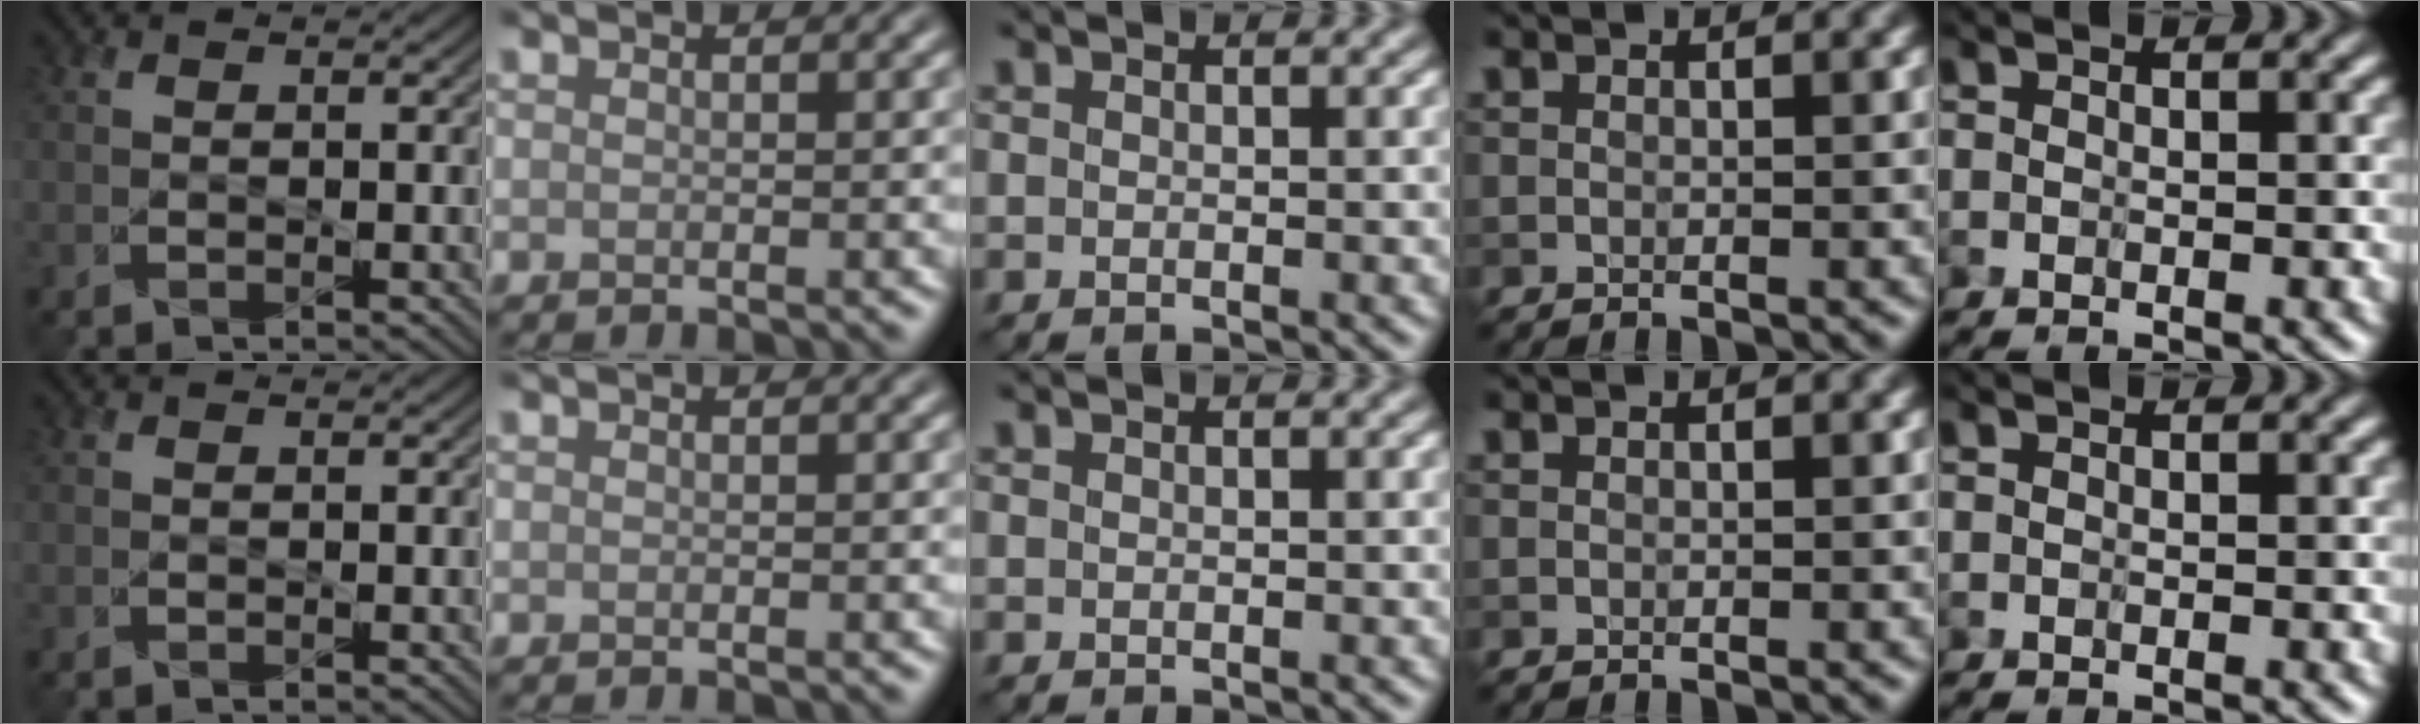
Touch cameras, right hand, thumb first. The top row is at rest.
{}